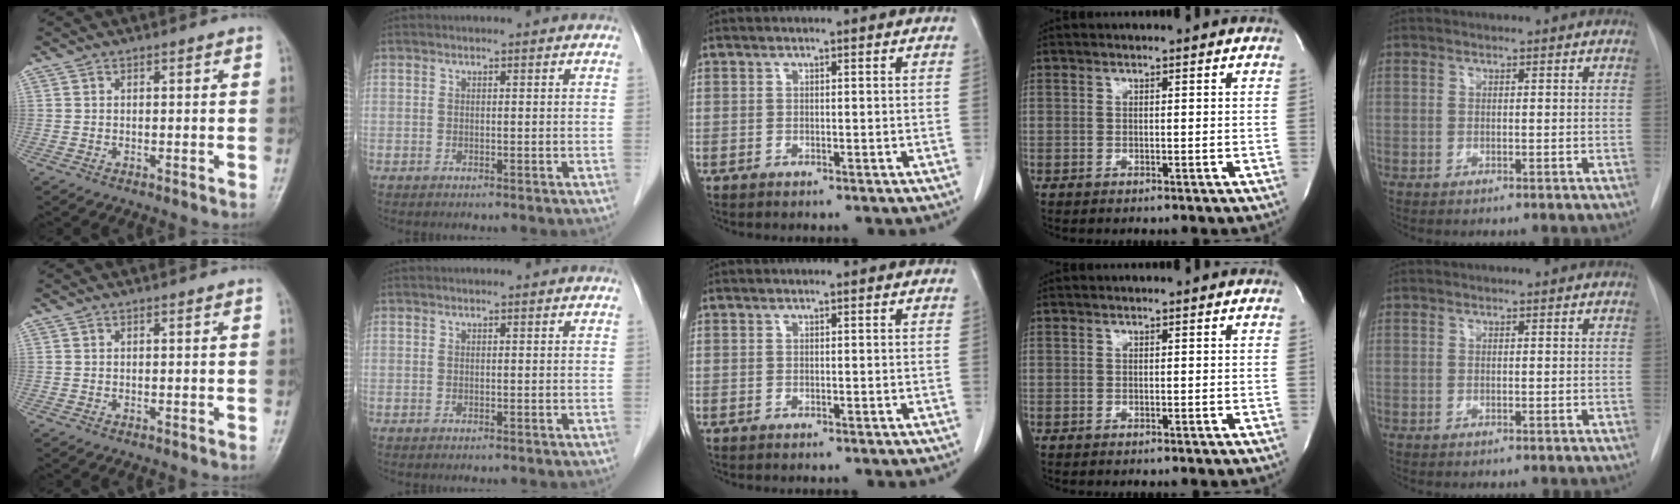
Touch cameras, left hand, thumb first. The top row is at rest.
{}